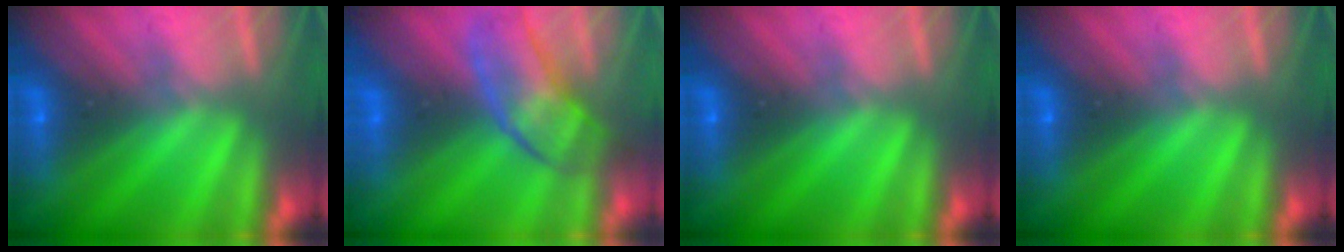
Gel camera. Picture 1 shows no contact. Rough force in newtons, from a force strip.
{"total": 2.8}
{"total": 0.0}
{"total": 0.0}